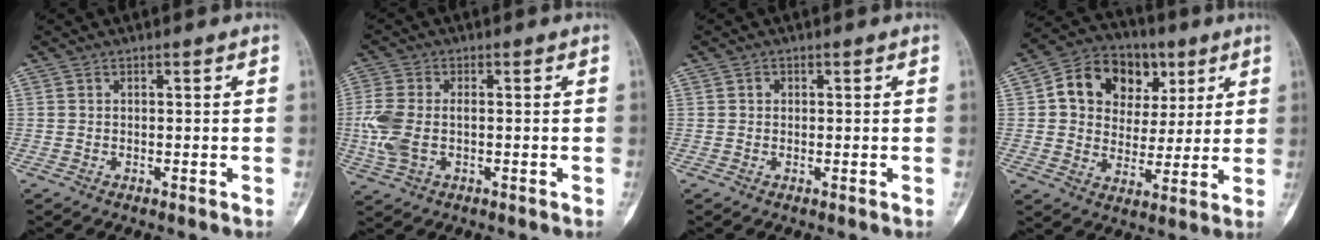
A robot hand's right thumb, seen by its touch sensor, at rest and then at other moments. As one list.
[{"total": 7.5, "force": [-1.0, 4.0, 6.2], "torque": [-0.163, 0.007, -0.020]}, {"total": 0.8, "force": [0.2, 0.7, 0.3], "torque": [0.001, 0.002, 0.002]}, {"total": 15.2, "force": [5.1, 12.1, 7.6], "torque": [-0.080, 0.006, 0.081]}]